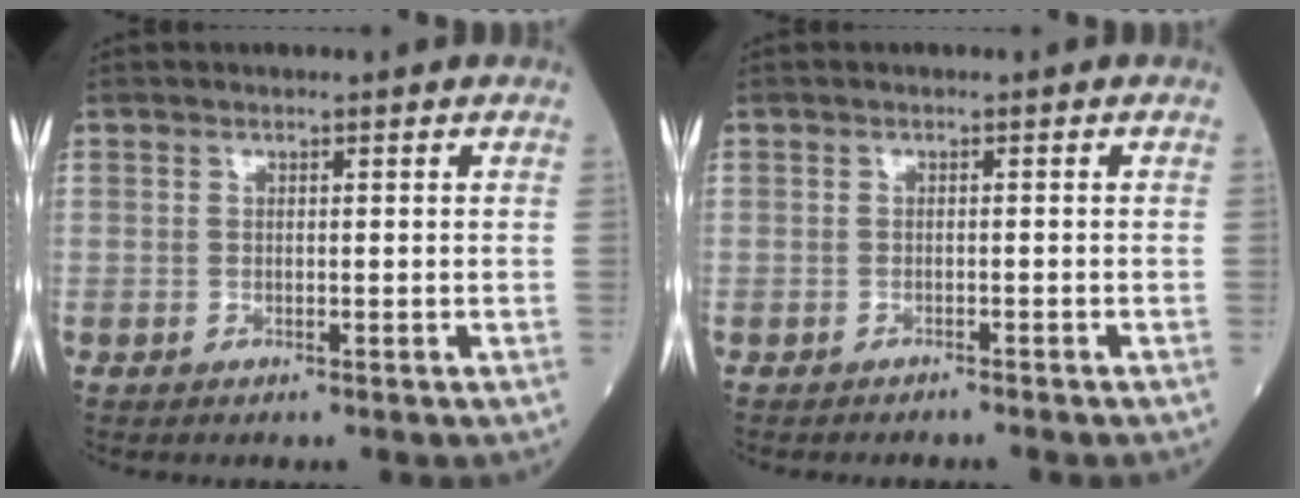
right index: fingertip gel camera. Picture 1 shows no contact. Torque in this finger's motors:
{"motor_torque": [-0.08, 0.01, 0.03, 0.00]}